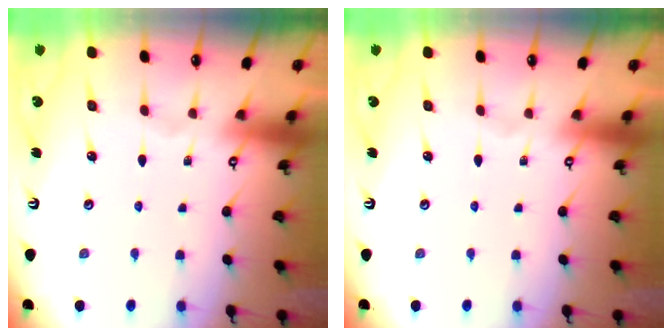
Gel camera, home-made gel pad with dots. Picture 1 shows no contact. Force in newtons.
{"total": 0.0}